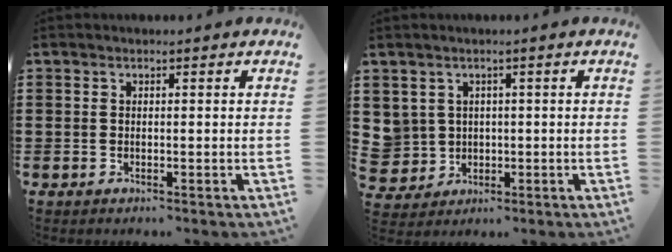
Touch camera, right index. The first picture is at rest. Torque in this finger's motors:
{"motor_torque": [1.08, 1.06, 0.04, 0.00]}